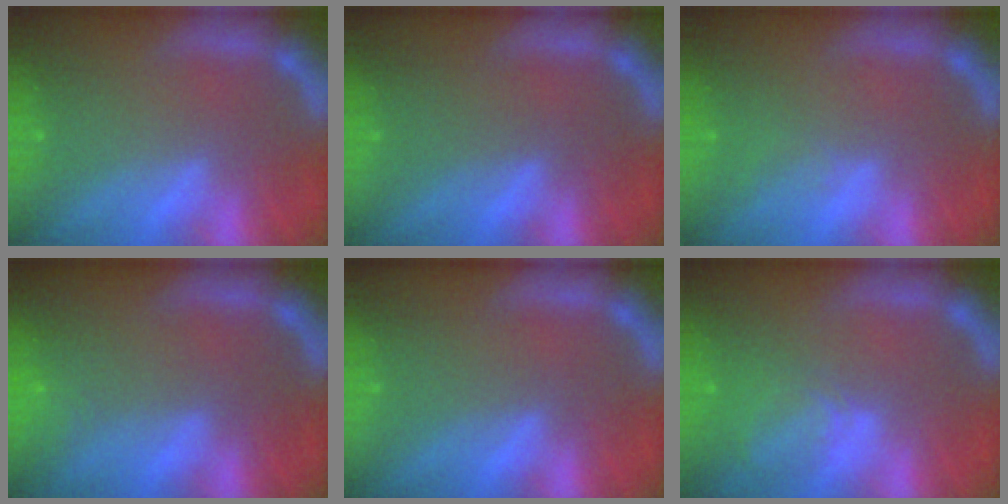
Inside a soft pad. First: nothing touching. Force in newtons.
{"total": 0.0}
{"total": 1.0}
{"total": 1.9}
{"total": 0.0}
{"total": 3.4}